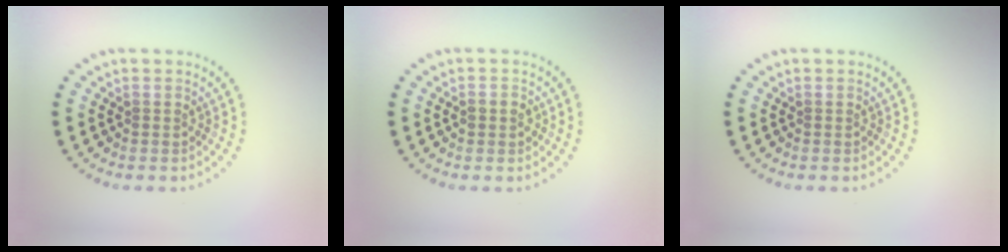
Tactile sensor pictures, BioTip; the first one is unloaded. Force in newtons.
{"total": 1.0, "press": 0.9, "slide": 0.2}
{"total": 0.0}